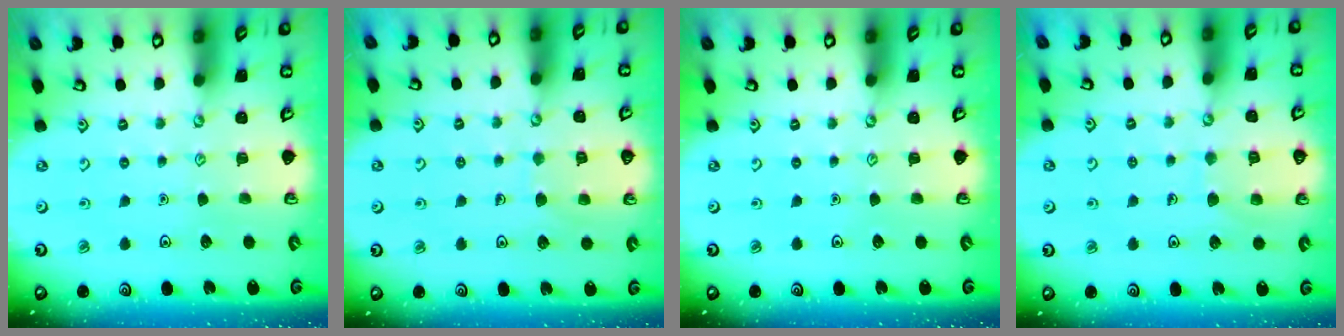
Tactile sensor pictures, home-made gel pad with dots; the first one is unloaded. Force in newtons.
{"total": 4.9, "press": 4.9, "slide": 0.4}
{"total": 0.0}
{"total": 6.6, "press": 6.6, "slide": 0.6}